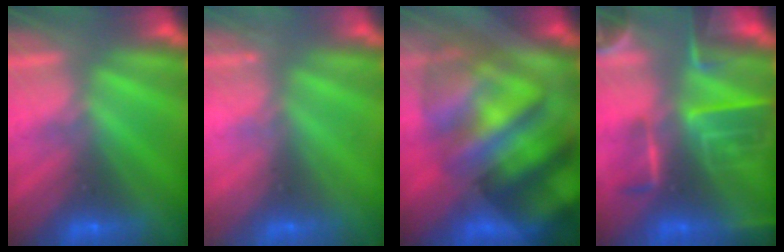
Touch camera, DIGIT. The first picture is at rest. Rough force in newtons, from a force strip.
{"total": 2.2}
{"total": 6.3}
{"total": 9.1}